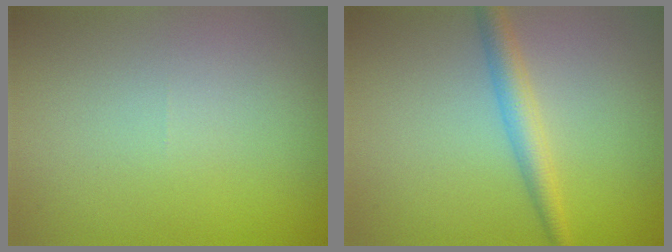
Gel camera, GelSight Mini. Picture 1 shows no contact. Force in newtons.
{"total": 2.6, "press": 2.6, "slide": 0.1}